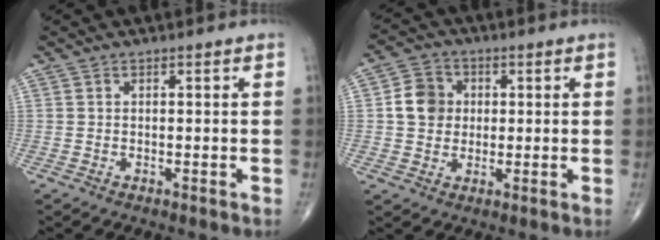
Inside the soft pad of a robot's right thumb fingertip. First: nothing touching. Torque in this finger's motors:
{"motor_torque": [0.90, 1.00, 0.75, 0.07, 0.06]}